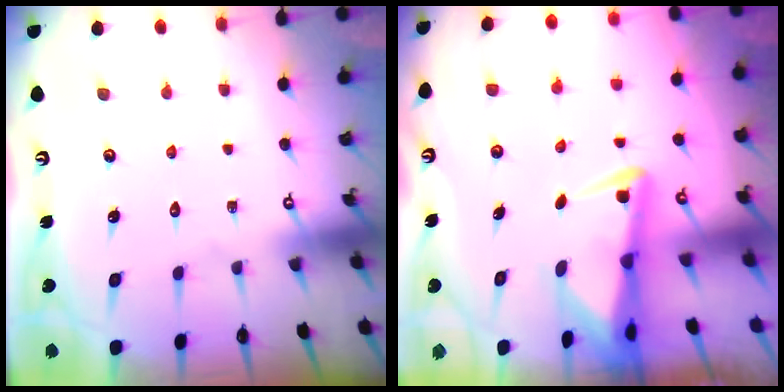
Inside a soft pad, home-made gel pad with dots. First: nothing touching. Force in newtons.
{"total": 3.2, "press": 3.1, "slide": 0.6}